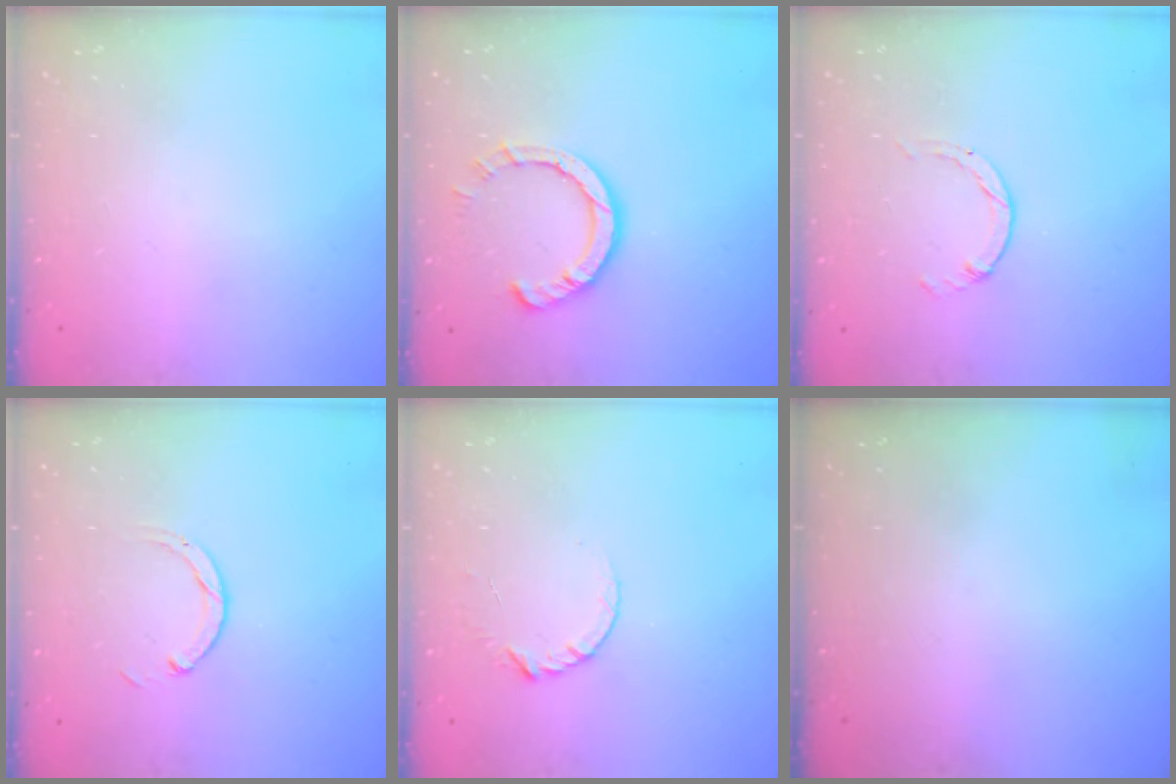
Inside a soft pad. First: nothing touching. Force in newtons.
{"total": 7.5, "press": 7.4, "slide": 0.9}
{"total": 0.0}
{"total": 3.0, "press": 2.9, "slide": 0.4}
{"total": 4.6, "press": 4.6, "slide": 0.5}
{"total": 0.0}